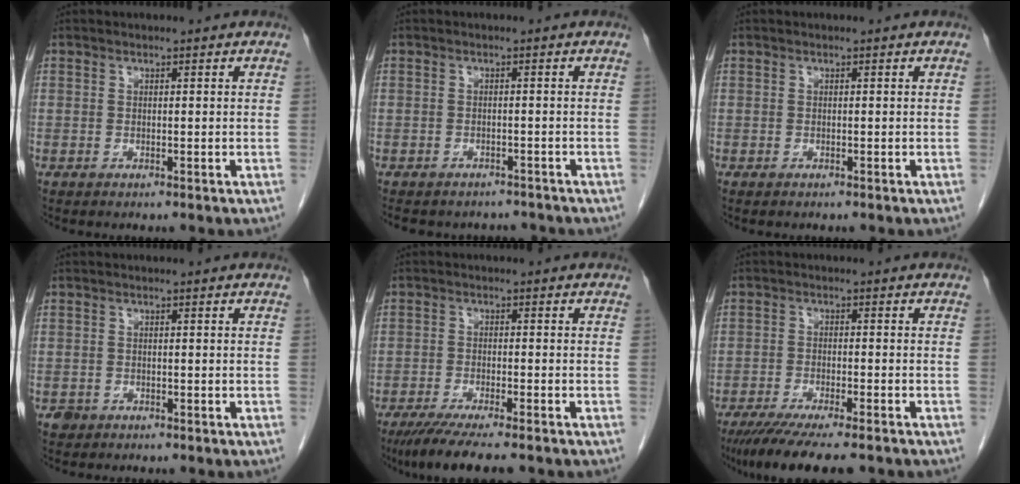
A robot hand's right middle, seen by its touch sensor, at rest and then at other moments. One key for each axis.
{"total": 8.9, "fx": -7.9, "fy": 3.6, "fz": 1.8, "tx": -0.034, "ty": 0.008, "tz": -0.094}
{"total": 0.0}
{"total": 1.0, "fx": -0.6, "fy": 0.8, "fz": 0.1, "tx": -0.001, "ty": 0.003, "tz": -0.009}
{"total": 8.8, "fx": -6.9, "fy": 0.7, "fz": 5.4, "tx": -0.080, "ty": -0.020, "tz": -0.109}
{"total": 11.5, "fx": -9.1, "fy": 1.5, "fz": 6.9, "tx": -0.098, "ty": -0.022, "tz": -0.139}